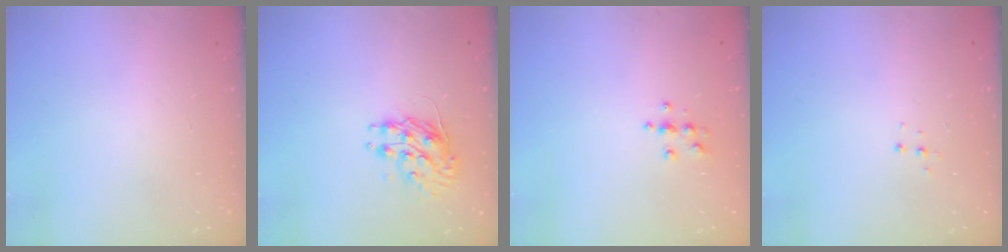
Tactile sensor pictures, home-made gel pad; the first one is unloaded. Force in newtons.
{"total": 8.9, "press": 8.9, "slide": 0.3}
{"total": 4.0, "press": 3.9, "slide": 0.4}
{"total": 3.8, "press": 3.8, "slide": 0.3}